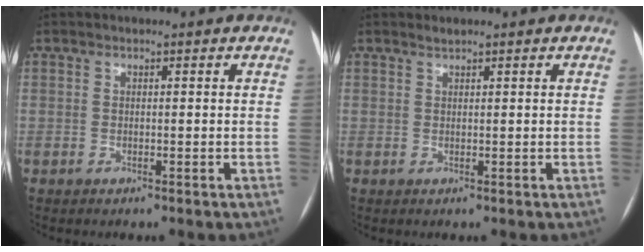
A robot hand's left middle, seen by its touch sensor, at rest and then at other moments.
{"total": 0.6, "force": [0.6, 0.0, 0.1], "torque": [-0.006, 0.004, 0.013]}